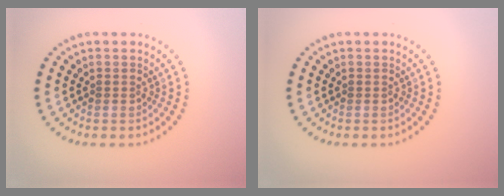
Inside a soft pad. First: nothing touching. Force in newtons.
{"total": 0.0}